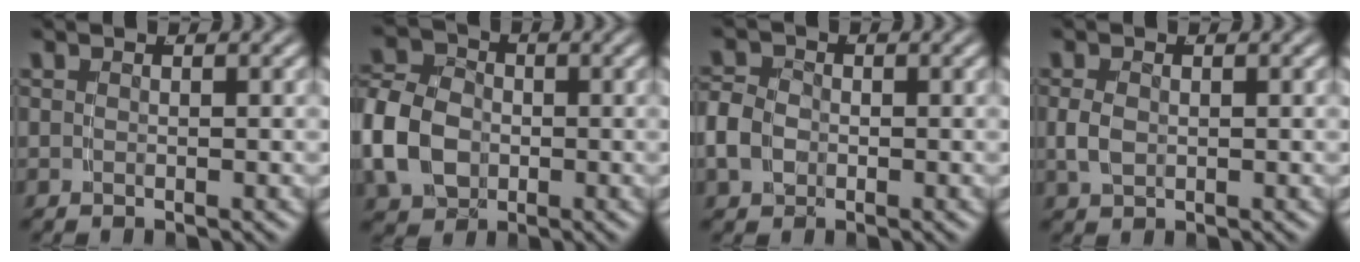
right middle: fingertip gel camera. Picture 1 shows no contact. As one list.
[{"total": 7.1, "force": [-0.9, 5.9, 3.9], "torque": [-0.096, -0.022, -0.009]}, {"total": 2.7, "force": [-0.7, 2.2, 1.5], "torque": [-0.045, -0.009, -0.008]}, {"total": 1.4, "force": [-0.1, 0.9, 1.1], "torque": [-0.031, -0.007, 0.008]}]